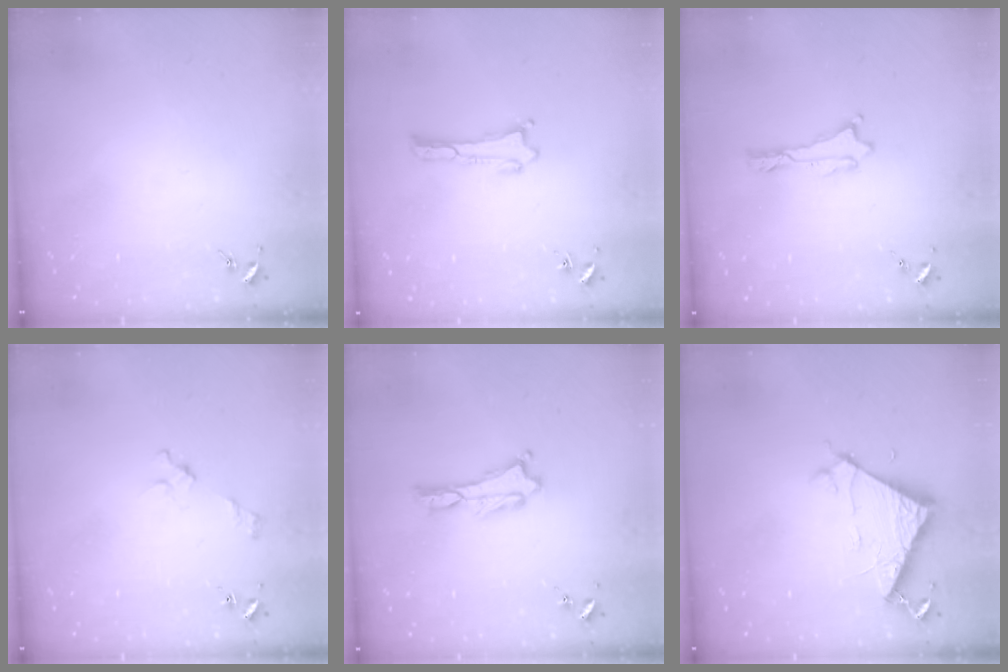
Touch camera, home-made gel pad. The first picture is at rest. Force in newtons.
{"total": 0.0}
{"total": 0.0}
{"total": 2.7, "press": 2.6, "slide": 0.3}
{"total": 0.0}
{"total": 6.4, "press": 6.4, "slide": 0.6}